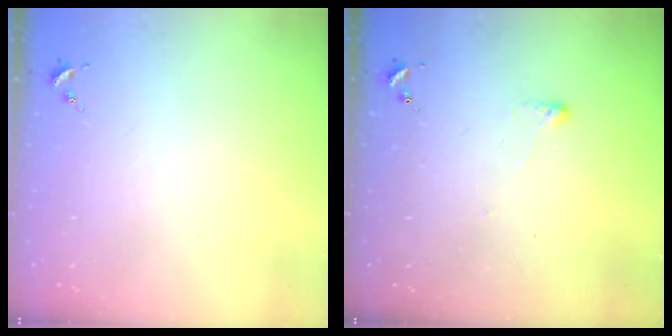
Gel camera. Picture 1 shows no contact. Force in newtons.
{"total": 2.4, "press": 2.4, "slide": 0.5}